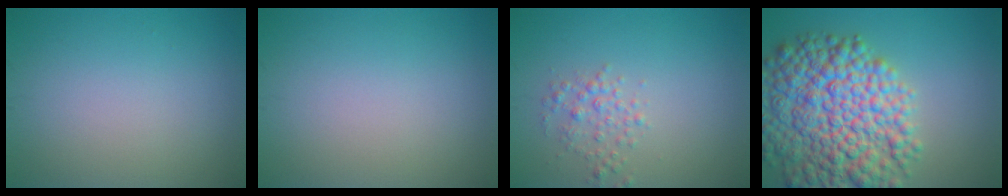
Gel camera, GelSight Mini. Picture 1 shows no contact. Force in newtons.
{"total": 0.0}
{"total": 1.9, "press": 1.9, "slide": 0.0}
{"total": 12.3, "press": 12.3, "slide": 0.5}